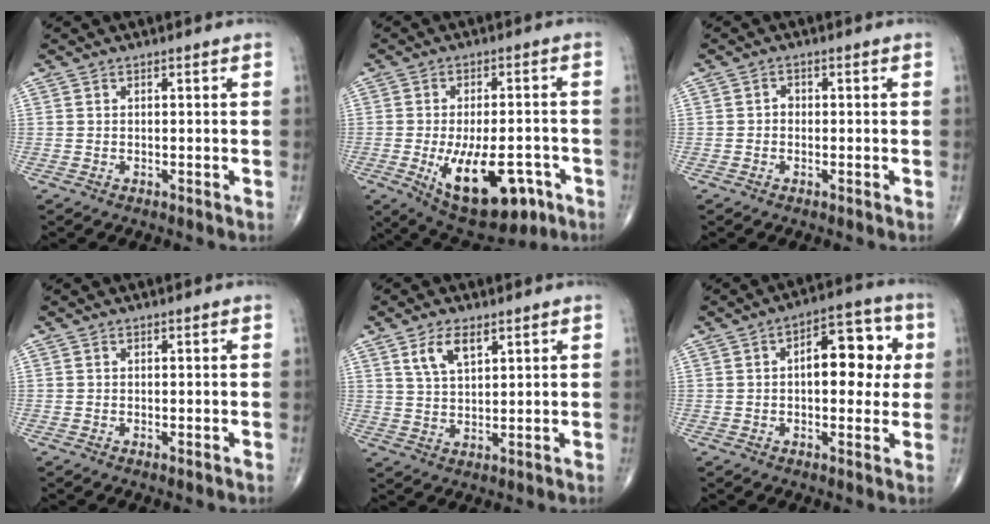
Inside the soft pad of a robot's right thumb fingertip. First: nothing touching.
{"total": 16.0, "force": [-6.0, 7.7, 12.7], "torque": [-0.190, 0.012, -0.071]}
{"total": 1.2, "force": [-0.2, 1.0, 0.6], "torque": [-0.002, 0.004, -0.008]}
{"total": 0.5, "force": [-0.1, 0.2, 0.5], "torque": [-0.011, -0.004, -0.003]}
{"total": 10.2, "force": [4.6, 6.0, 6.8], "torque": [-0.103, -0.011, 0.085]}
{"total": 12.0, "force": [1.7, 6.3, 10.0], "torque": [-0.097, 0.018, 0.014]}